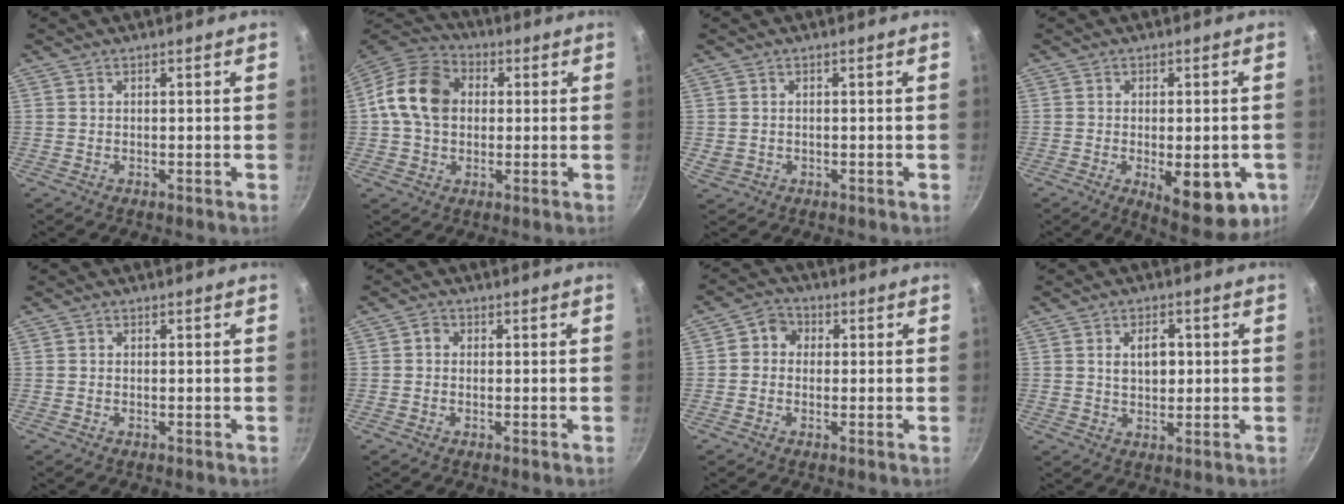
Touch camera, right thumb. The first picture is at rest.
{"total": 13.5, "force": [1.3, 10.4, 8.6], "torque": [-0.130, 0.024, 0.004]}
{"total": 1.7, "force": [-0.1, 1.6, 0.7], "torque": [-0.014, 0.001, 0.004]}
{"total": 13.6, "force": [-4.0, 5.7, 11.7], "torque": [-0.122, -0.004, -0.041]}
{"total": 0.0}
{"total": 1.6, "force": [0.0, 1.4, 0.8], "torque": [-0.017, 0.006, -0.003]}
{"total": 4.5, "force": [0.4, 4.0, 1.9], "torque": [-0.013, 0.006, -0.009]}
{"total": 5.7, "force": [0.9, 3.6, 4.3], "torque": [-0.057, -0.002, 0.014]}